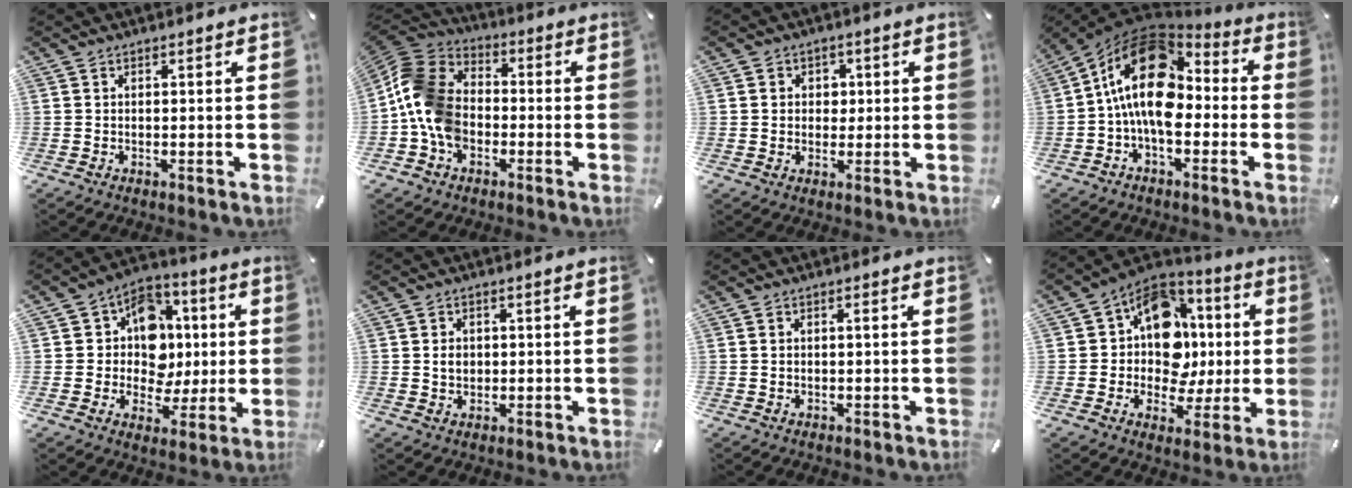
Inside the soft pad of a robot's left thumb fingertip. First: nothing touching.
{"total": 13.7, "force": [-3.9, 10.6, 7.8], "torque": [-0.184, 0.028, -0.073]}
{"total": 4.4, "force": [0.5, 4.3, 1.1], "torque": [-0.010, 0.003, 0.003]}
{"total": 18.0, "force": [0.4, 11.0, 14.3], "torque": [-0.274, 0.003, 0.001]}
{"total": 13.0, "force": [0.5, 11.4, 6.2], "torque": [-0.092, 0.005, 0.019]}
{"total": 3.2, "force": [0.2, 2.7, 1.7], "torque": [-0.027, 0.003, 0.000]}
{"total": 1.1, "force": [0.2, 0.6, 0.9], "torque": [-0.019, 0.004, 0.001]}
{"total": 15.6, "force": [1.4, 12.8, 8.9], "torque": [-0.135, -0.009, 0.035]}